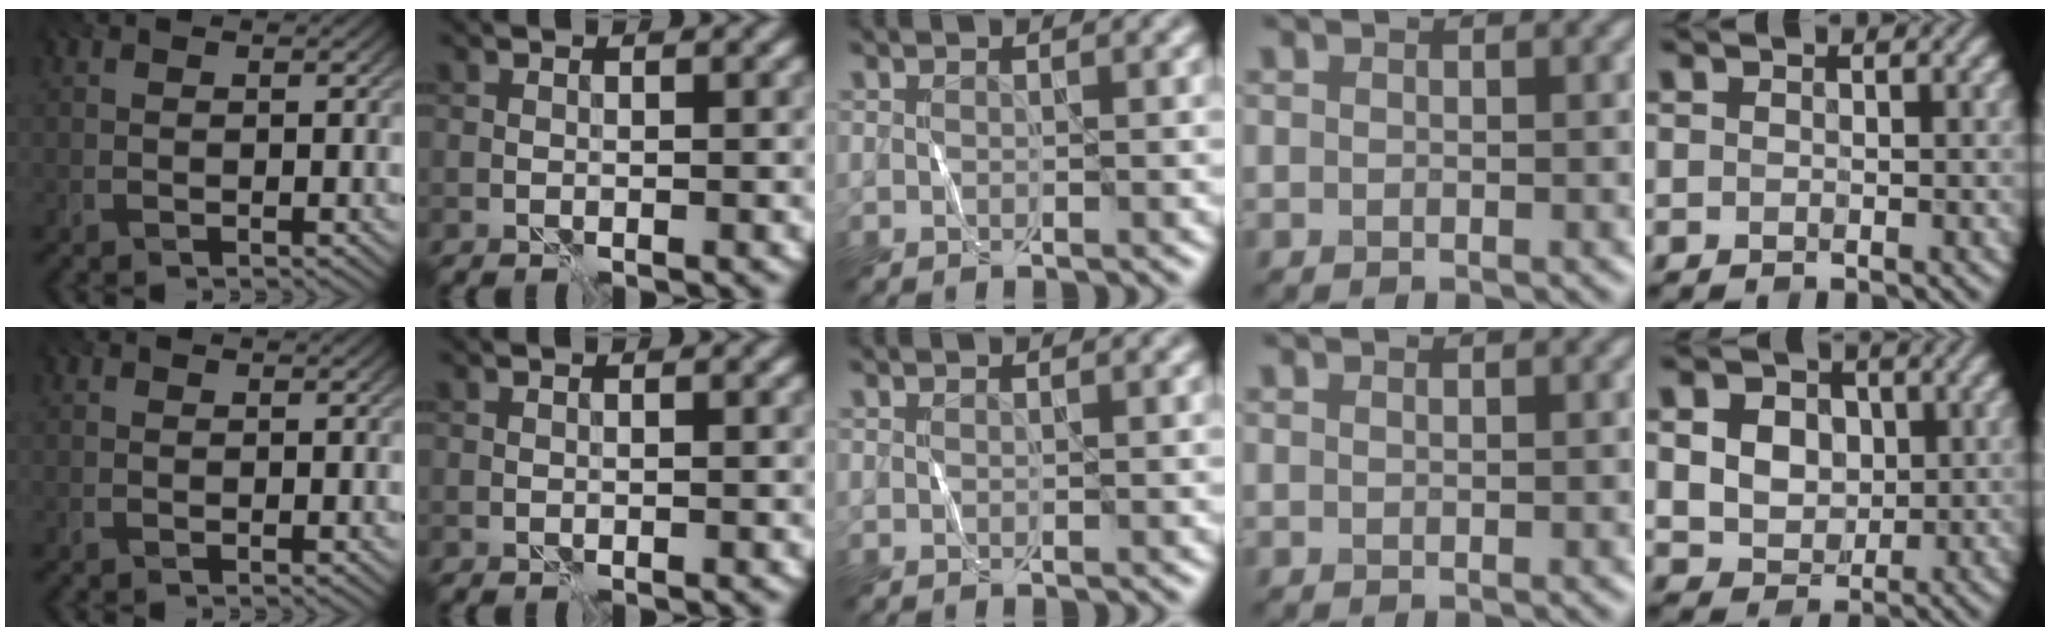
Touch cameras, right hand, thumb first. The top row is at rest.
{"little": {"total": 8.9, "force": [2.7, 7.0, 4.7], "torque": [-0.089, 0.028, 0.029]}}